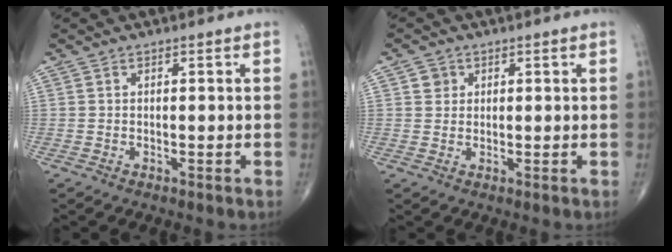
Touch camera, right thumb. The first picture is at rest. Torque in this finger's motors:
{"motor_torque": [0.49, 0.51, 0.18, -0.02, -0.03]}